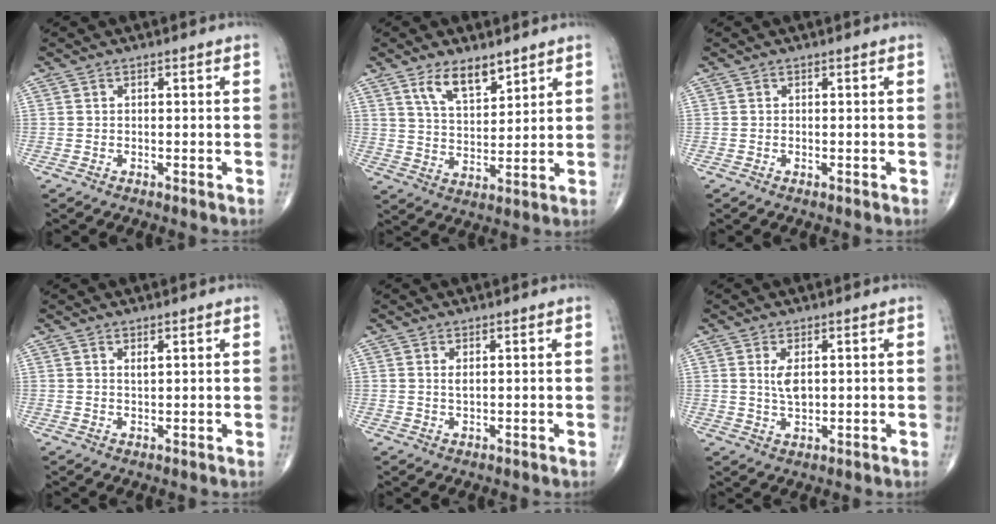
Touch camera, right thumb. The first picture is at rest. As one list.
[{"total": 8.6, "force": [5.6, 3.7, 5.3], "torque": [-0.075, -0.036, 0.107]}, {"total": 0.0}, {"total": 1.4, "force": [0.8, 0.4, 1.0], "torque": [-0.018, -0.004, 0.017]}, {"total": 1.3, "force": [0.5, 0.5, 1.2], "torque": [-0.022, -0.003, 0.012]}, {"total": 3.9, "force": [1.0, 1.8, 3.3], "torque": [-0.063, -0.009, 0.025]}]